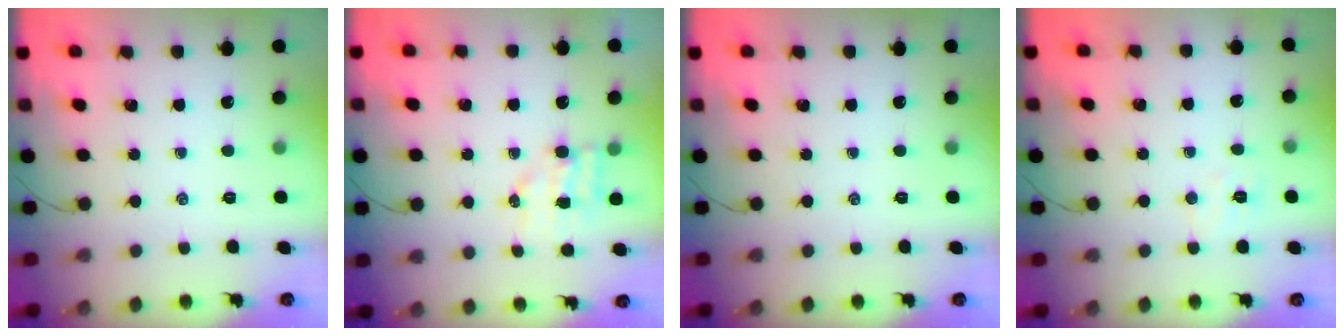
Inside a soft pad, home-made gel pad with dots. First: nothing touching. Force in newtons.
{"total": 4.9, "press": 4.8, "slide": 0.8}
{"total": 0.0}
{"total": 4.6, "press": 4.5, "slide": 0.9}